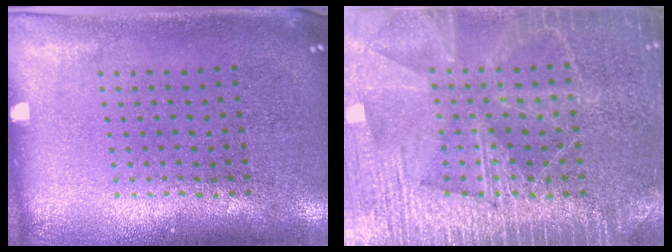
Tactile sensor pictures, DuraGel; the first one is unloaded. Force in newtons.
{"total": 6.5, "press": 6.4, "slide": 0.9}